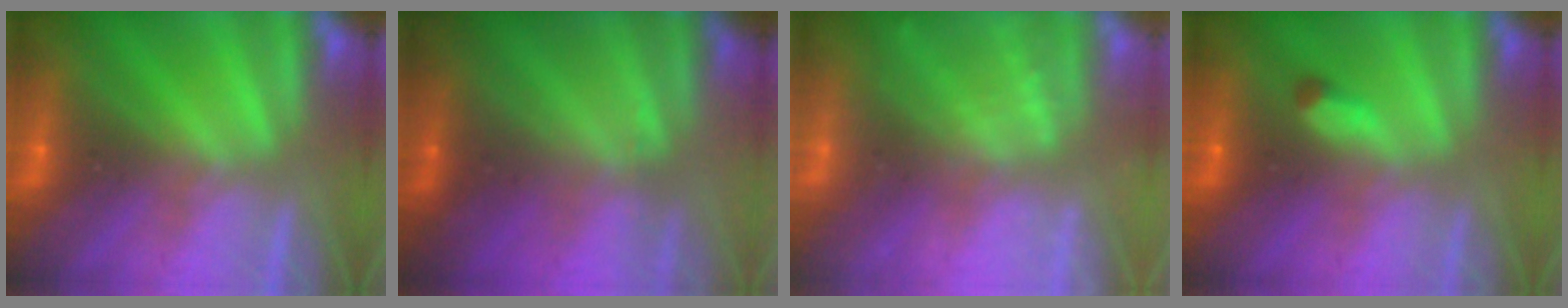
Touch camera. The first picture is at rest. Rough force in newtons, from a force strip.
{"total": 2.2}
{"total": 2.4}
{"total": 2.4}